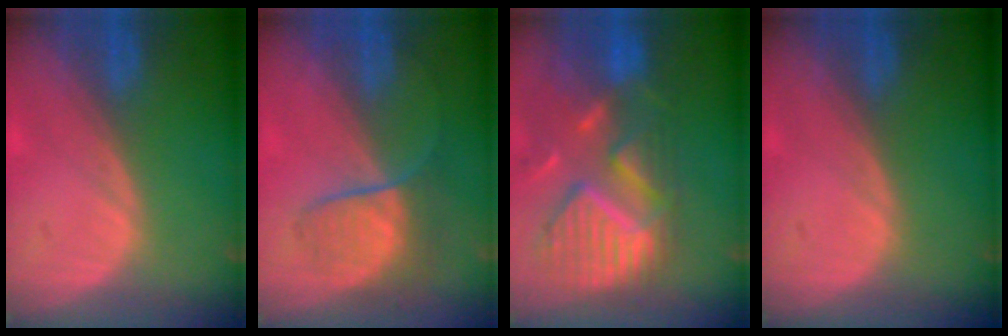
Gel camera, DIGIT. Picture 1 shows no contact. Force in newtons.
{"total": 6.5, "press": 6.0, "slide": 2.3}
{"total": 12.1, "press": 10.4, "slide": 6.2}
{"total": 0.0}